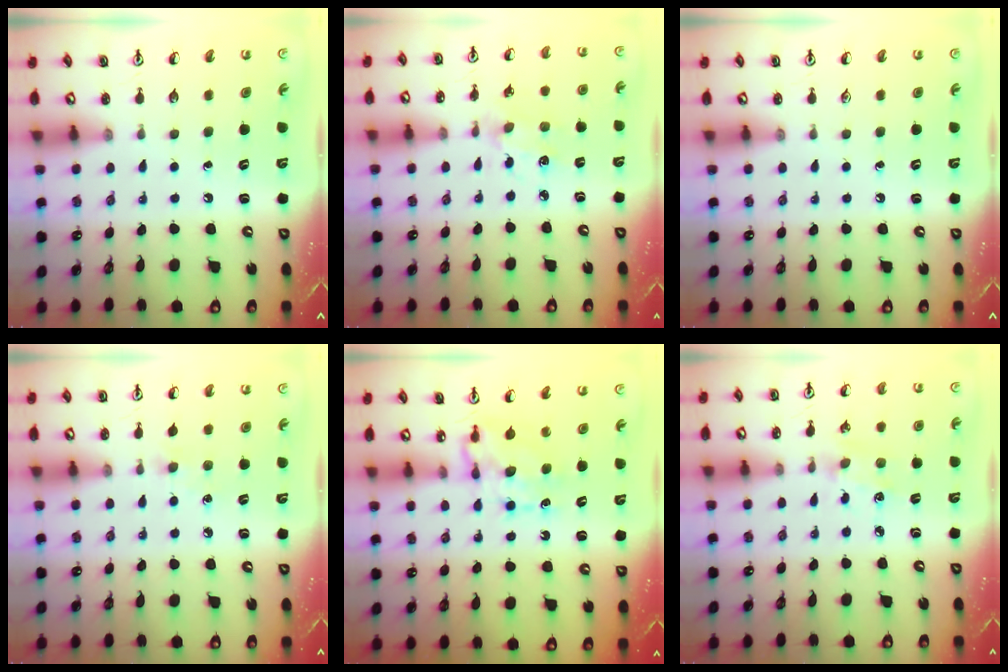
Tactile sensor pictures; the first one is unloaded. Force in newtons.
{"total": 4.5, "press": 4.5, "slide": 0.3}
{"total": 0.0}
{"total": 4.2, "press": 4.1, "slide": 0.6}
{"total": 6.6, "press": 6.6, "slide": 0.5}
{"total": 2.4, "press": 2.4, "slide": 0.6}